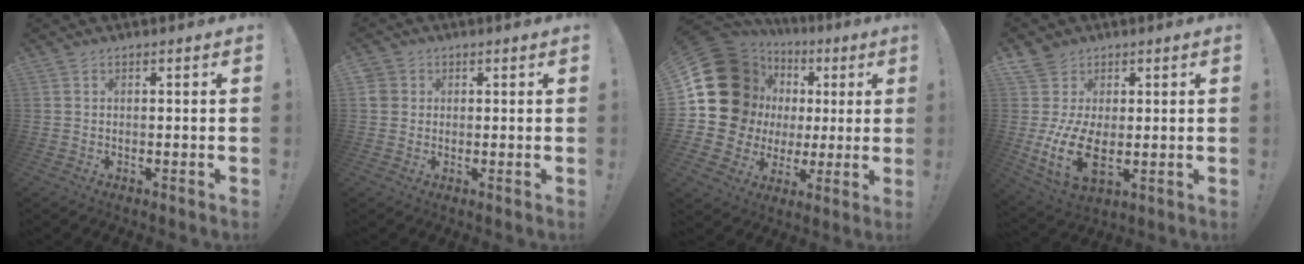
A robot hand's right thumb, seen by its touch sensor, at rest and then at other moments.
{"total": 3.4, "force": [1.0, 3.2, 0.8], "torque": [-0.018, 0.007, 0.021]}
{"total": 21.0, "force": [4.4, 17.7, 10.4], "torque": [-0.156, -0.047, 0.132]}
{"total": 14.9, "force": [-0.1, 10.4, 10.6], "torque": [-0.203, -0.015, 0.003]}